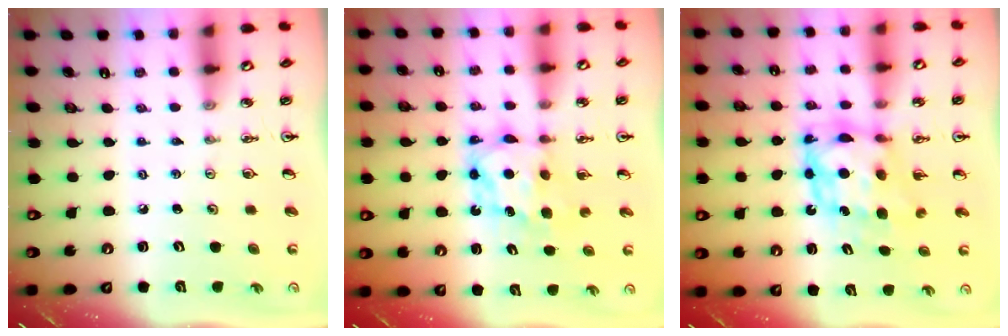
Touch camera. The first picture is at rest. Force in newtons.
{"total": 7.1, "press": 7.0, "slide": 0.7}
{"total": 9.0, "press": 9.0, "slide": 0.4}